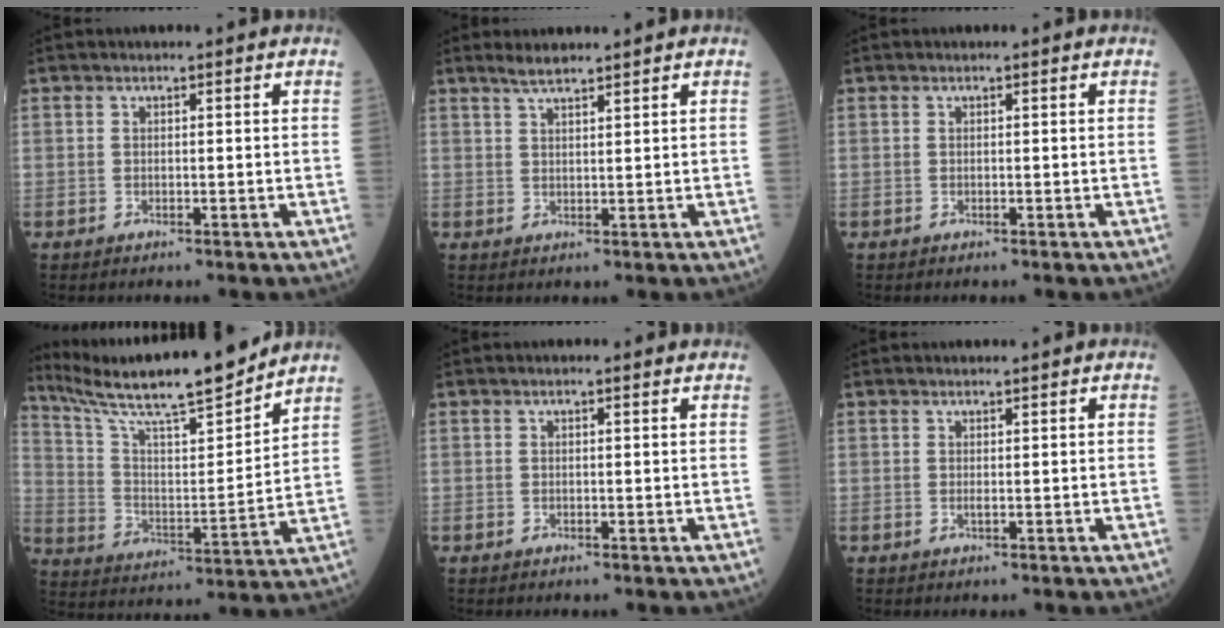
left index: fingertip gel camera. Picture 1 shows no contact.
{"total": 2.8, "force": [2.6, 0.1, 1.2], "torque": [-0.030, 0.010, 0.050]}
{"total": 0.0}
{"total": 19.3, "force": [17.0, 1.1, 9.2], "torque": [-0.167, -0.002, 0.283]}
{"total": 1.0, "force": [0.8, 0.3, 0.6], "torque": [-0.013, 0.009, 0.009]}
{"total": 1.3, "force": [0.9, 0.1, 0.9], "torque": [-0.020, 0.007, 0.015]}